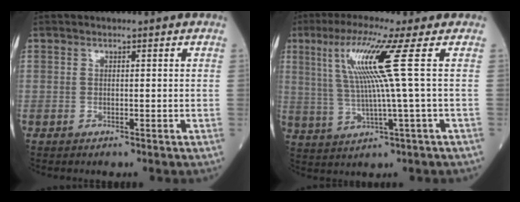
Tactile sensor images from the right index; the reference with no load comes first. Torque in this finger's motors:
{"motor_torque": [1.26, 0.51, 0.66, 0.21]}